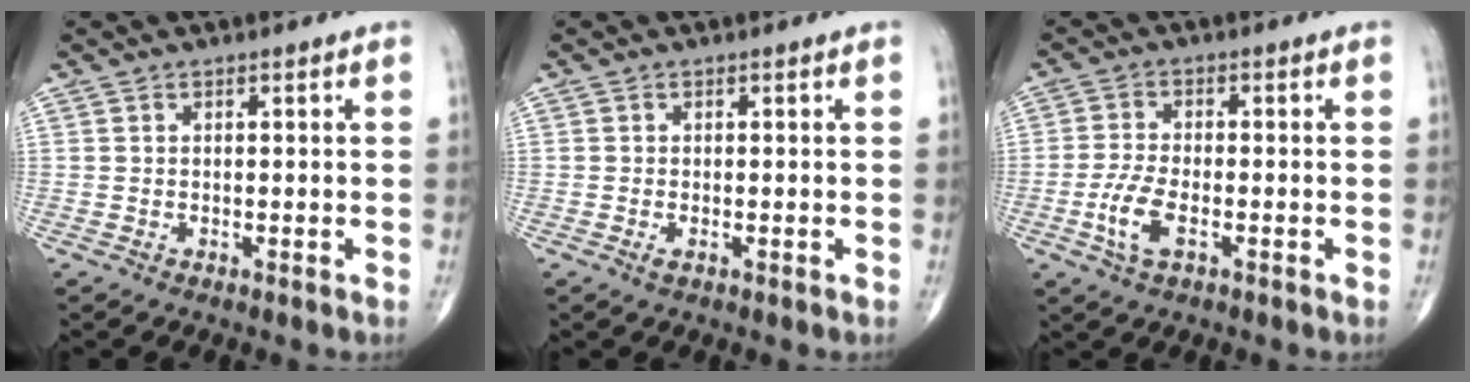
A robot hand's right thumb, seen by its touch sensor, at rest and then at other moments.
{"total": 0.8, "force": [-0.3, 0.3, 0.7], "torque": [-0.019, -0.003, -0.008]}
{"total": 5.9, "force": [-2.1, 2.5, 4.9], "torque": [-0.111, 0.006, -0.041]}